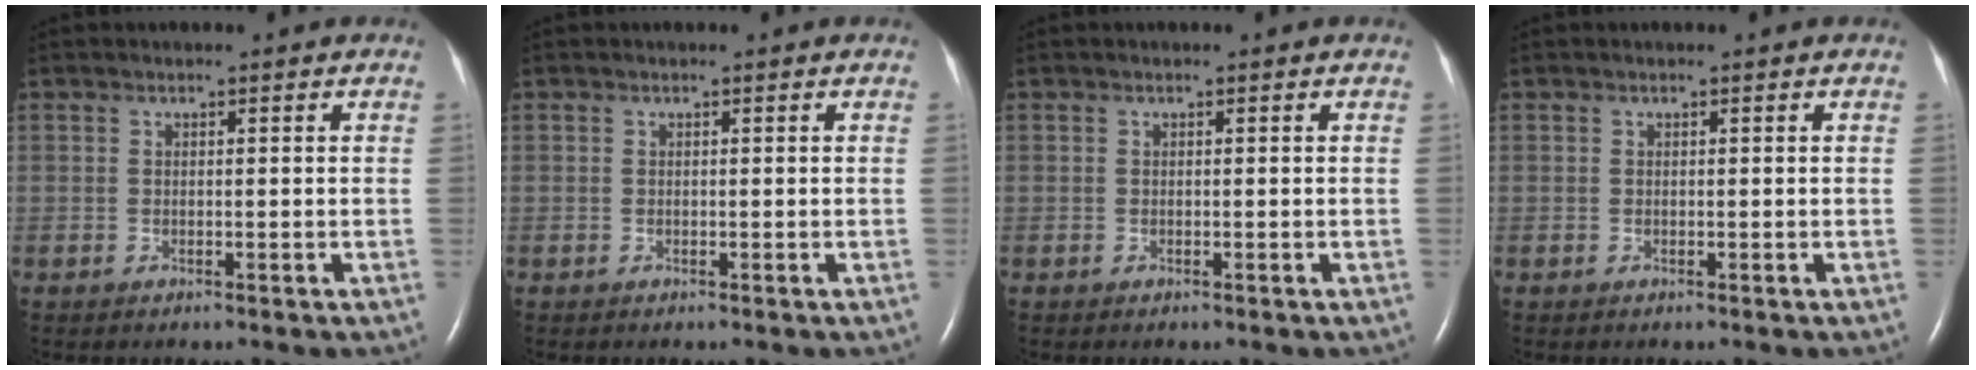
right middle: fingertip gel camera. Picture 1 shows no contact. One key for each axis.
{"total": 0.0}
{"total": 0.0}
{"total": 0.0}